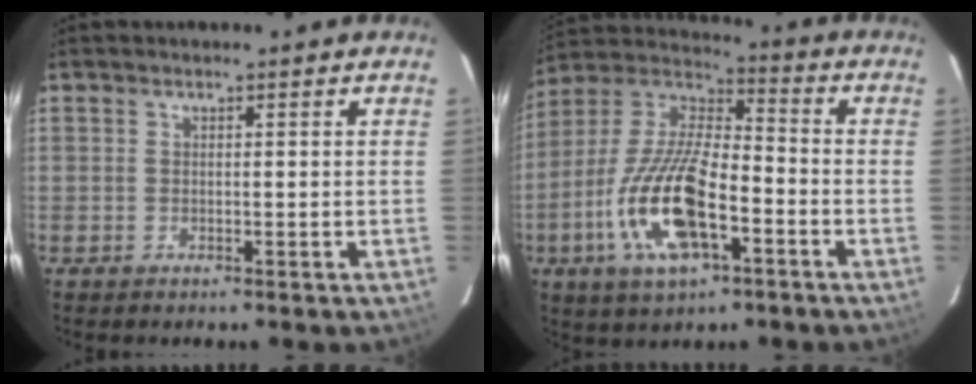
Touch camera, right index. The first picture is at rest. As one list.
[{"total": 18.5, "force": [-6.9, 7.0, 15.6], "torque": [-0.323, -0.010, -0.134]}]